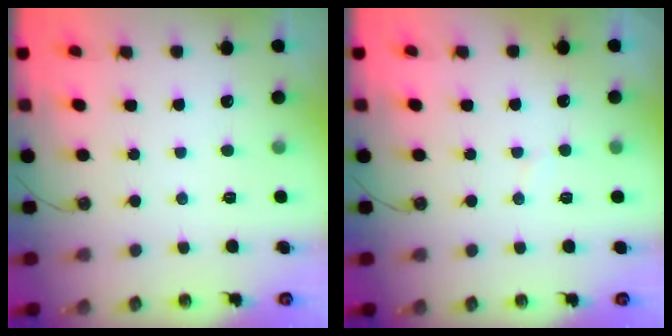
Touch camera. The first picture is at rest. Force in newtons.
{"total": 4.6, "press": 4.6, "slide": 0.5}